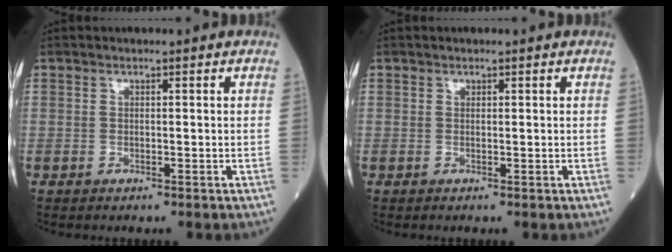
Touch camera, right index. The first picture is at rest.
{"total": 0.0}